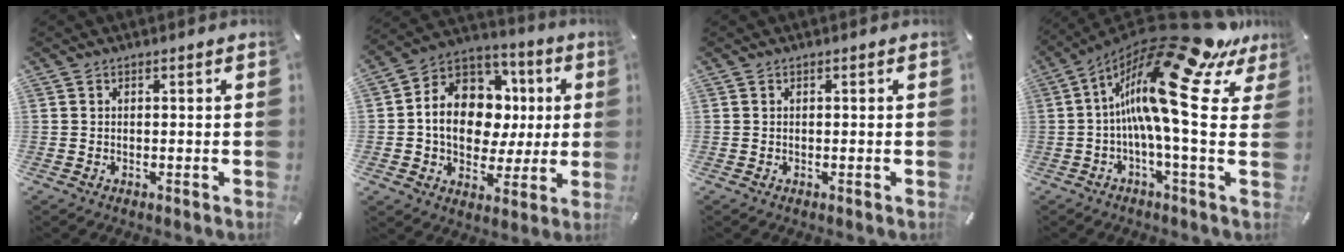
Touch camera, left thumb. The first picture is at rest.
{"total": 14.7, "force": [0.5, 12.2, 8.2], "torque": [-0.149, -0.006, 0.016]}
{"total": 0.0}
{"total": 22.5, "force": [8.8, 4.9, 20.1], "torque": [-0.356, -0.094, 0.139]}